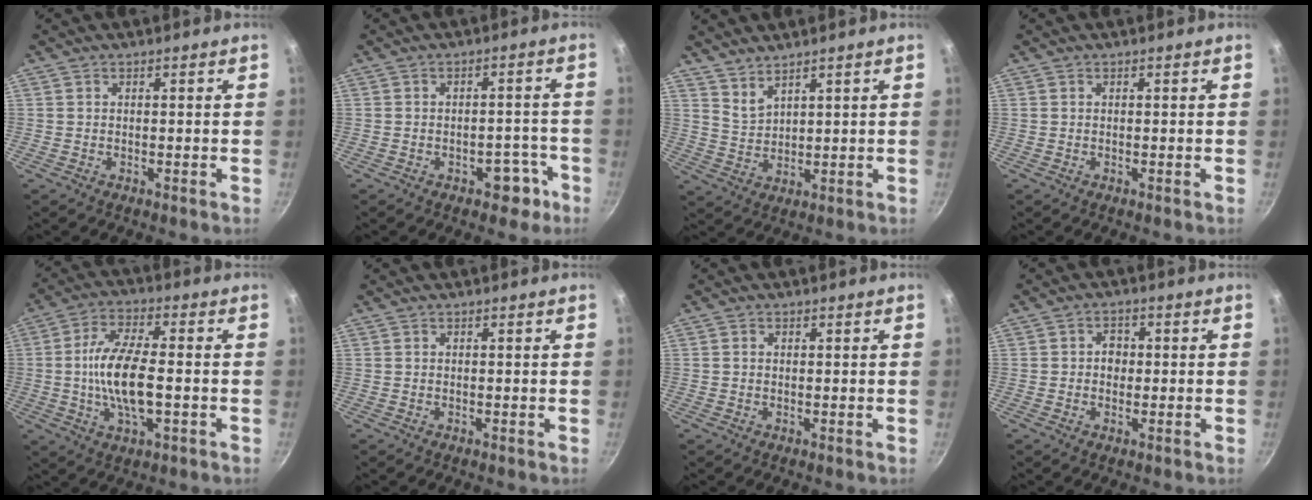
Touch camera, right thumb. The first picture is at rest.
{"total": 5.3, "force": [-2.9, 3.5, 2.8], "torque": [-0.009, 0.033, -0.021]}
{"total": 3.9, "force": [3.4, 1.0, 1.5], "torque": [-0.029, -0.033, 0.072]}
{"total": 0.0}
{"total": 12.3, "force": [-1.5, 4.8, 11.2], "torque": [-0.213, 0.014, -0.034]}
{"total": 0.0}
{"total": 0.6, "force": [0.1, 0.5, 0.3], "torque": [-0.003, 0.004, 0.001]}
{"total": 3.3, "force": [-0.1, 2.8, 1.7], "torque": [-0.007, 0.004, -0.005]}